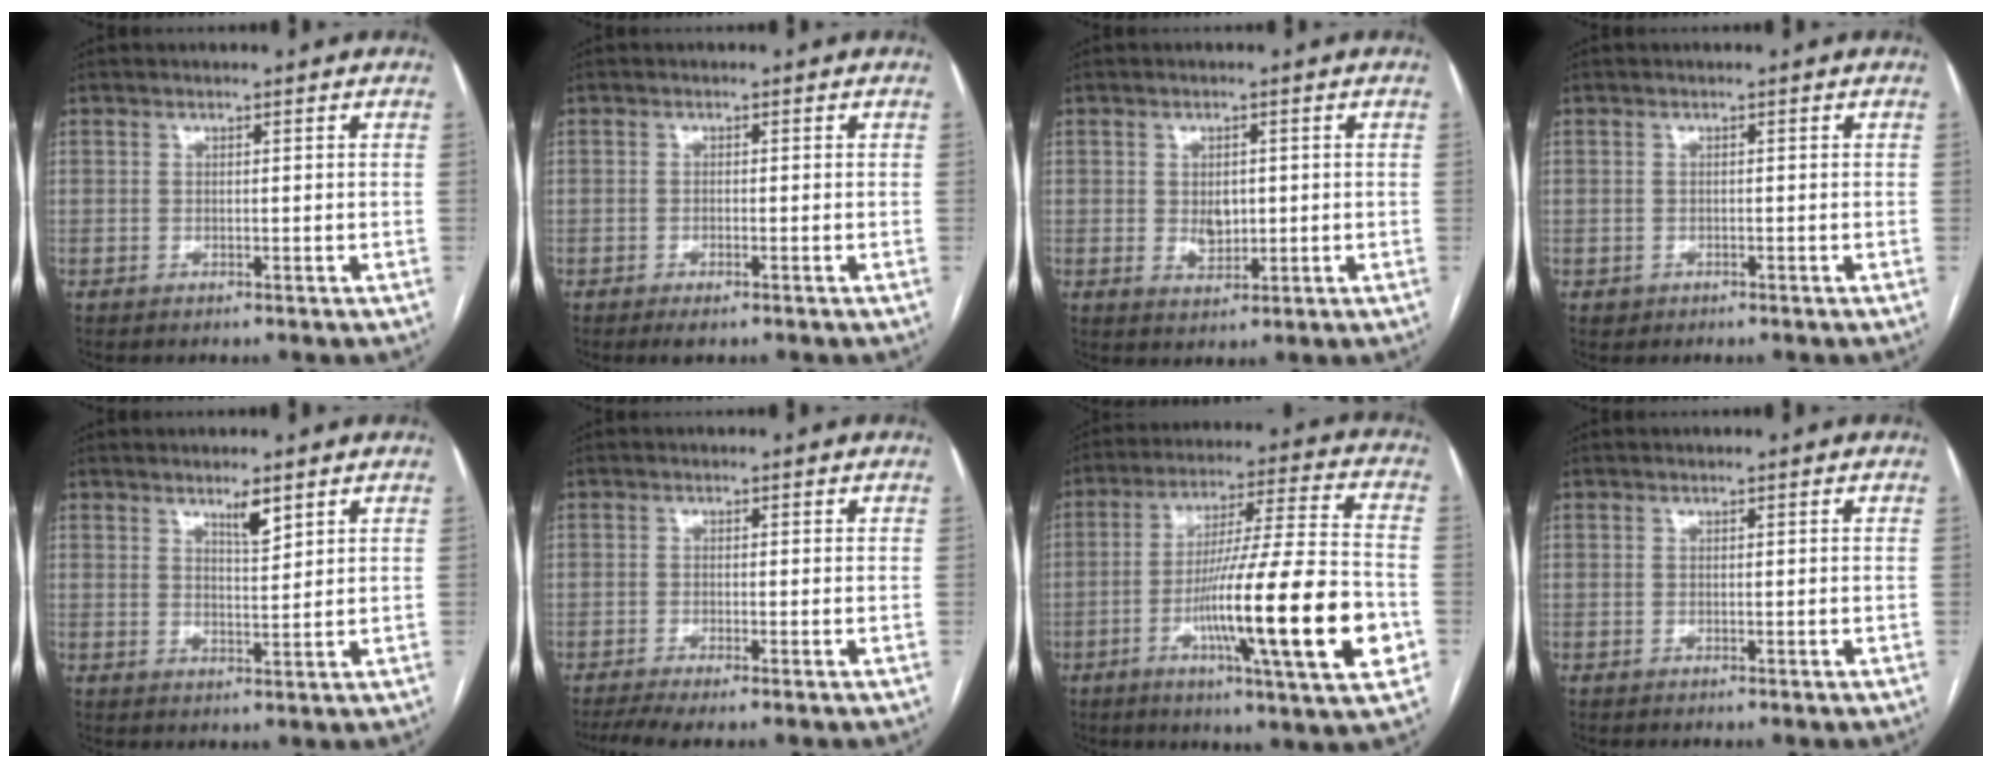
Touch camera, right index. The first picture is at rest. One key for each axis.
{"total": 2.0, "fx": -1.3, "fy": 0.5, "fz": 1.5, "tx": -0.027, "ty": -0.003, "tz": -0.018}
{"total": 3.2, "fx": 0.2, "fy": 2.1, "fz": 2.4, "tx": -0.039, "ty": -0.003, "tz": 0.010}
{"total": 1.0, "fx": -0.5, "fy": 0.9, "fz": 0.0, "tx": -0.005, "ty": 0.004, "tz": -0.005}
{"total": 3.3, "fx": 2.3, "fy": 0.5, "fz": 2.3, "tx": -0.042, "ty": -0.004, "tz": 0.041}
{"total": 5.4, "fx": -3.8, "fy": 0.4, "fz": 3.8, "tx": -0.069, "ty": -0.006, "tz": -0.066}
{"total": 21.6, "fx": -6.2, "fy": 0.6, "fz": 20.7, "tx": -0.311, "ty": -0.014, "tz": -0.098}
{"total": 0.0}